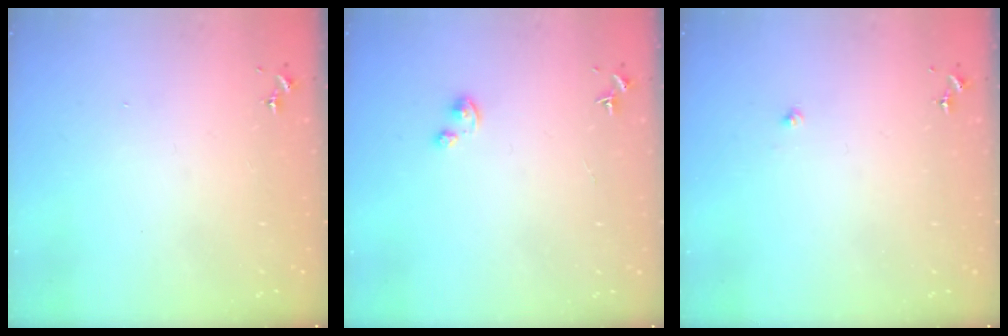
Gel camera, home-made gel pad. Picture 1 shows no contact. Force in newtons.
{"total": 2.5, "press": 2.5, "slide": 0.3}
{"total": 2.0, "press": 2.0, "slide": 0.2}